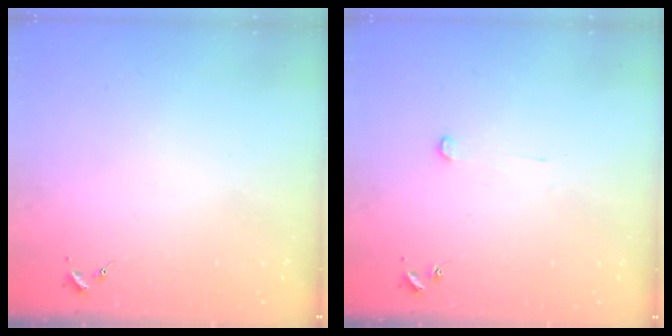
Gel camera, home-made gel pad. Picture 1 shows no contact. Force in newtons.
{"total": 2.9, "press": 2.9, "slide": 0.2}